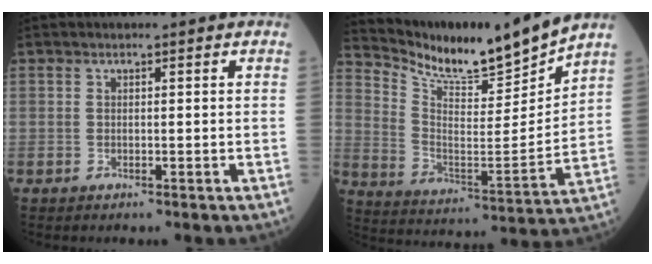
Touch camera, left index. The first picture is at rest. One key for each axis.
{"total": 13.6, "fx": 13.1, "fy": -1.0, "fz": 3.4, "tx": -0.085, "ty": -0.038, "tz": 0.233}